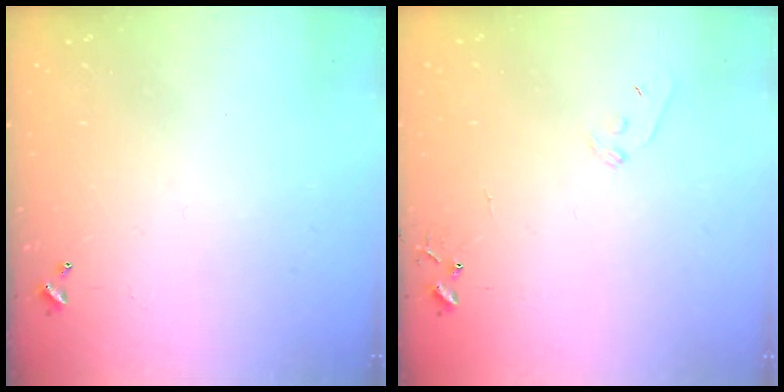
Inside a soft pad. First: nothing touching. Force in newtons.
{"total": 6.8, "press": 6.7, "slide": 0.5}